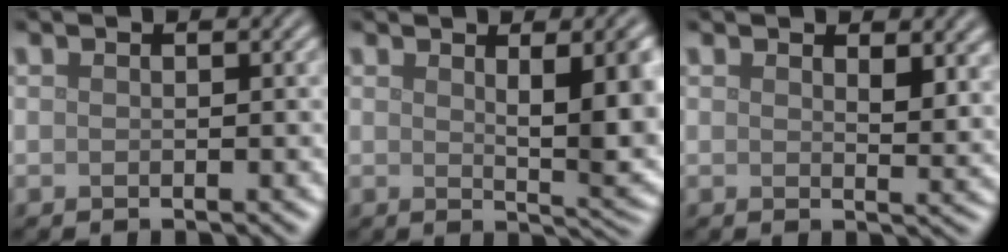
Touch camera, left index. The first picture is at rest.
{"total": 7.2, "force": [1.5, 2.1, 6.8], "torque": [-0.085, -0.006, 0.029]}
{"total": 2.5, "force": [1.4, 1.0, 1.8], "torque": [-0.026, -0.006, 0.025]}